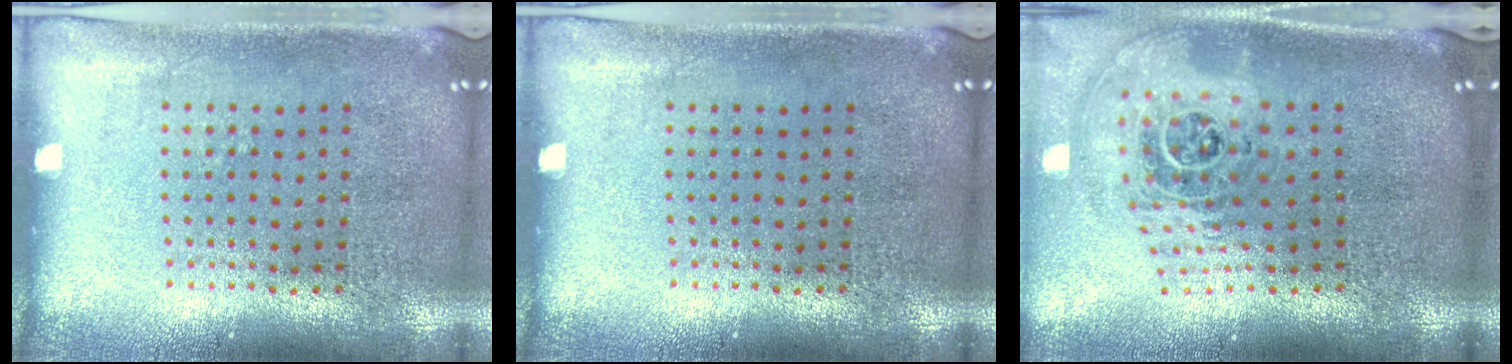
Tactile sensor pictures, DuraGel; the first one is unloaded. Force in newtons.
{"total": 0.0}
{"total": 2.1, "press": 1.6, "slide": 1.4}